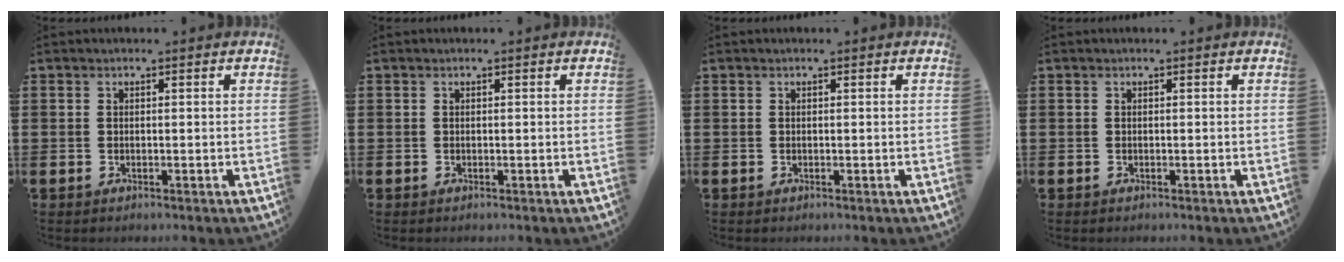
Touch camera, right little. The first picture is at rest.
{"total": 0.0}
{"total": 0.0}
{"total": 0.0}